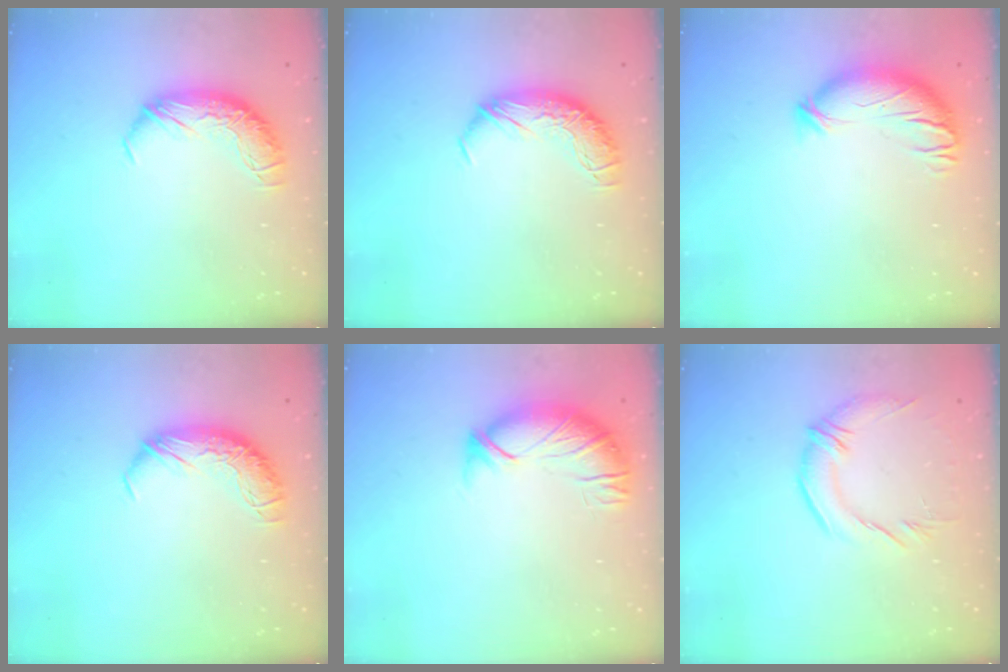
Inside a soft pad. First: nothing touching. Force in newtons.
{"total": 0.0}
{"total": 3.8, "press": 2.8, "slide": 2.5}
{"total": 0.0}
{"total": 3.2, "press": 2.1, "slide": 2.5}
{"total": 2.7, "press": 1.0, "slide": 2.5}